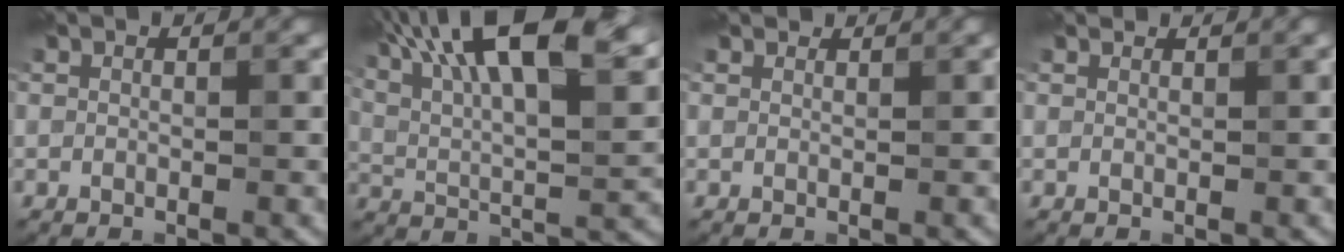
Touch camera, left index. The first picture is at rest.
{"total": 15.0, "force": [8.2, 4.9, 11.6], "torque": [-0.179, 0.023, 0.121]}
{"total": 1.7, "force": [1.5, 0.4, 0.5], "torque": [-0.014, 0.000, 0.018]}
{"total": 1.5, "force": [1.4, 0.2, 0.4], "torque": [-0.014, -0.001, 0.017]}